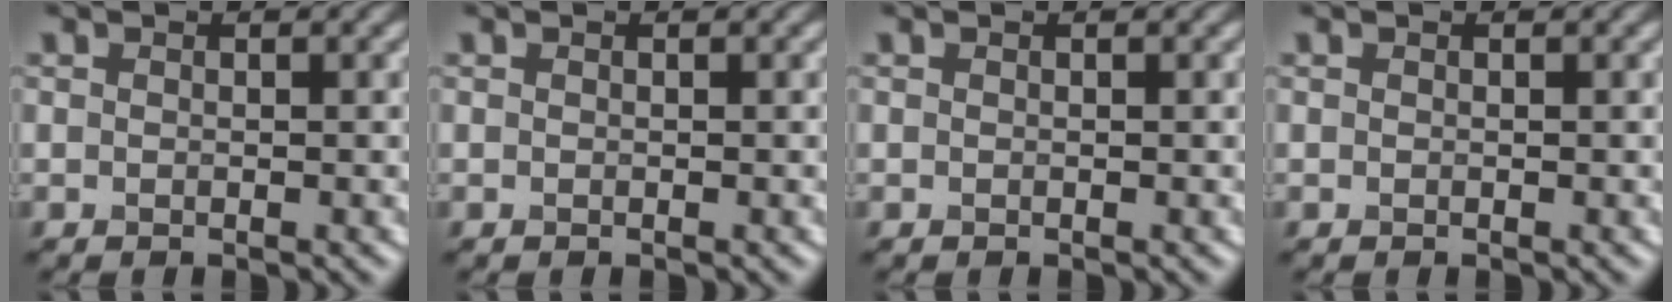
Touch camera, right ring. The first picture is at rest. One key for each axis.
{"total": 0.0}
{"total": 0.0}
{"total": 0.0}